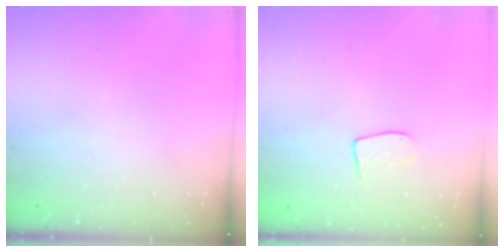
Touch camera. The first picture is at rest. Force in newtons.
{"total": 7.4, "press": 7.4, "slide": 0.4}